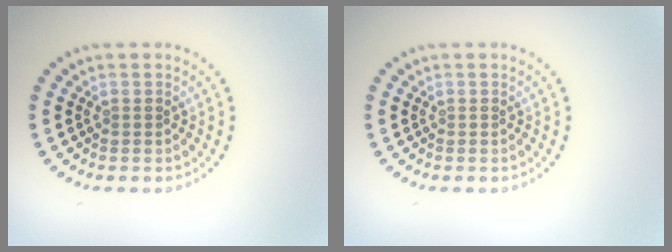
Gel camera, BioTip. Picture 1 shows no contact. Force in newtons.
{"total": 0.0}